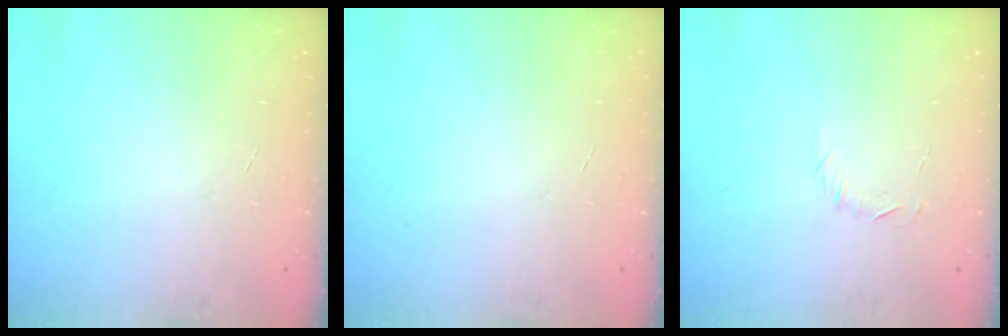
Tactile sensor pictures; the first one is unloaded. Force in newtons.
{"total": 0.0}
{"total": 5.6, "press": 5.3, "slide": 1.7}